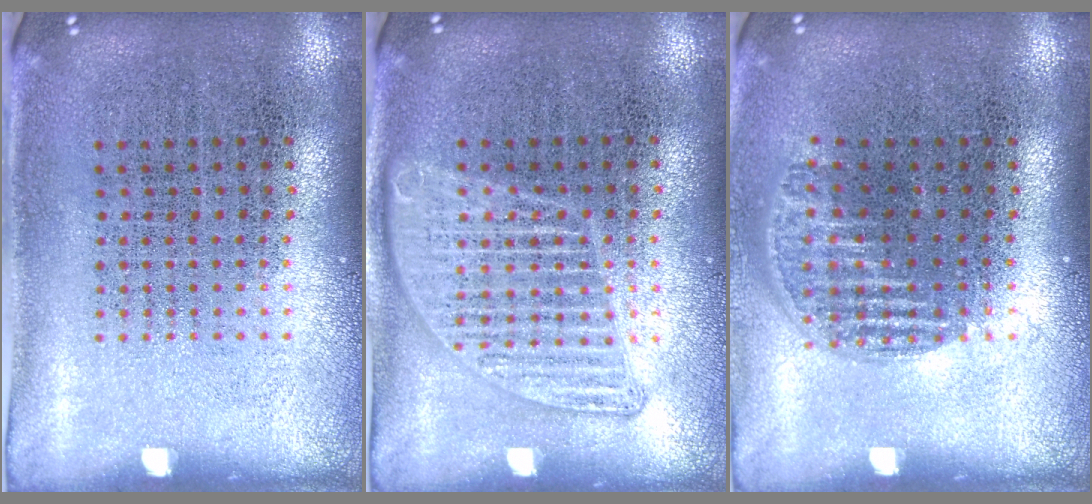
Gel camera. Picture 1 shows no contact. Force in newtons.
{"total": 1.3, "press": 1.3, "slide": 0.1}
{"total": 1.2, "press": 1.0, "slide": 0.6}